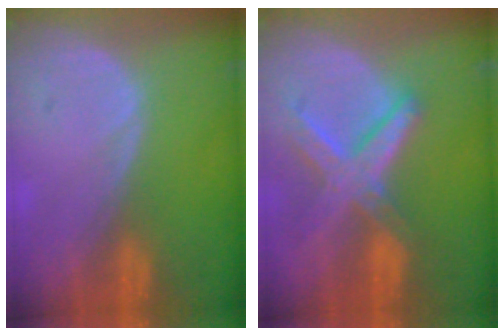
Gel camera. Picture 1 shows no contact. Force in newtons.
{"total": 8.3, "press": 7.1, "slide": 4.3}